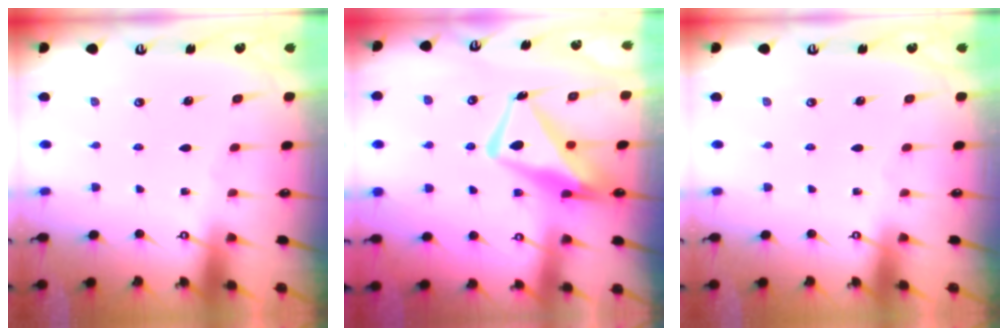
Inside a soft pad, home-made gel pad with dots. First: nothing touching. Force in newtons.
{"total": 12.8, "press": 12.6, "slide": 1.8}
{"total": 0.0}